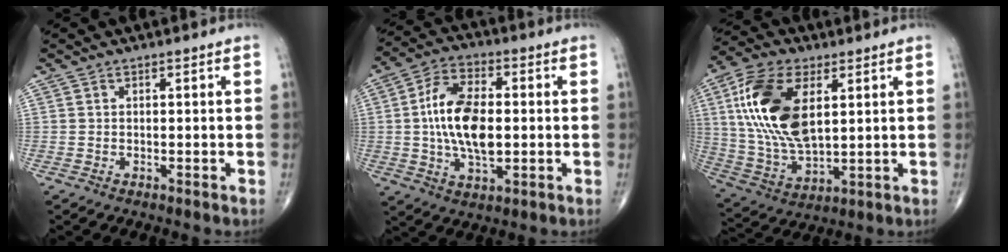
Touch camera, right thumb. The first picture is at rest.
{"total": 14.2, "force": [0.2, 7.3, 12.2], "torque": [-0.223, 0.007, 0.000]}
{"total": 18.9, "force": [5.1, 9.8, 15.3], "torque": [-0.303, -0.013, 0.099]}